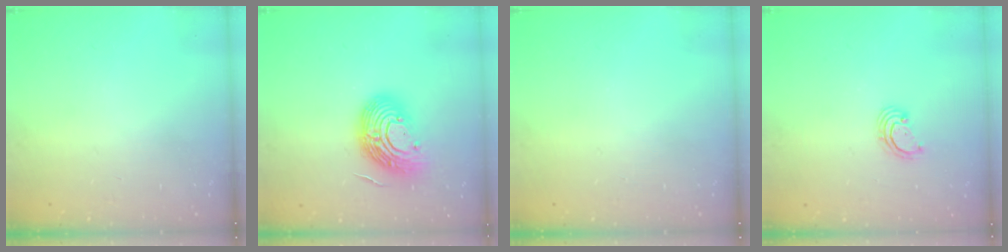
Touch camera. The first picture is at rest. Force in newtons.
{"total": 14.6, "press": 14.5, "slide": 1.7}
{"total": 0.0}
{"total": 2.8, "press": 2.8, "slide": 0.3}